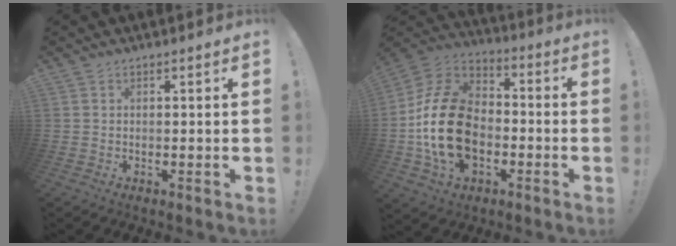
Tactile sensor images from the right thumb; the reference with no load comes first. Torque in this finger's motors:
{"motor_torque": [2.07, 2.94, 1.55, -1.22, 0.66]}